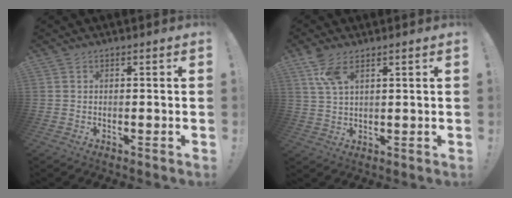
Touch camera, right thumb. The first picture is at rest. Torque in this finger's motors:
{"motor_torque": [0.04, 0.06, 0.28, -0.10, 0.10]}